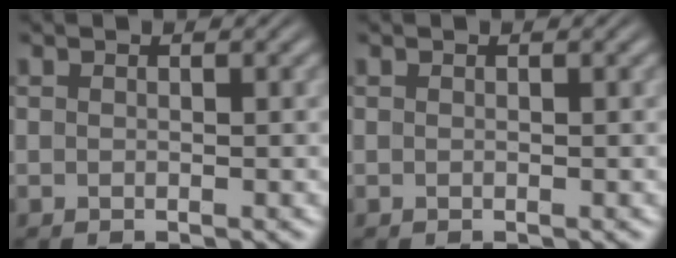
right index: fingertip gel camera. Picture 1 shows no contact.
{"total": 0.0}